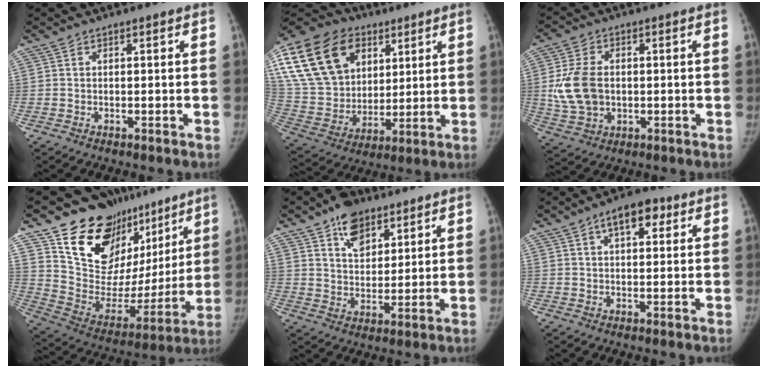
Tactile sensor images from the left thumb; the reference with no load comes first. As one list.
[{"total": 28.3, "force": [11.6, 20.2, 16.0], "torque": [-0.325, 0.021, 0.217]}, {"total": 10.3, "force": [0.1, 7.3, 7.3], "torque": [-0.136, 0.004, 0.008]}, {"total": 25.6, "force": [16.6, 15.7, 11.7], "torque": [-0.127, -0.070, 0.265]}, {"total": 9.6, "force": [5.9, 5.7, 4.9], "torque": [-0.050, -0.032, 0.100]}, {"total": 7.2, "force": [3.3, 3.7, 5.3], "torque": [-0.056, 0.003, 0.043]}]